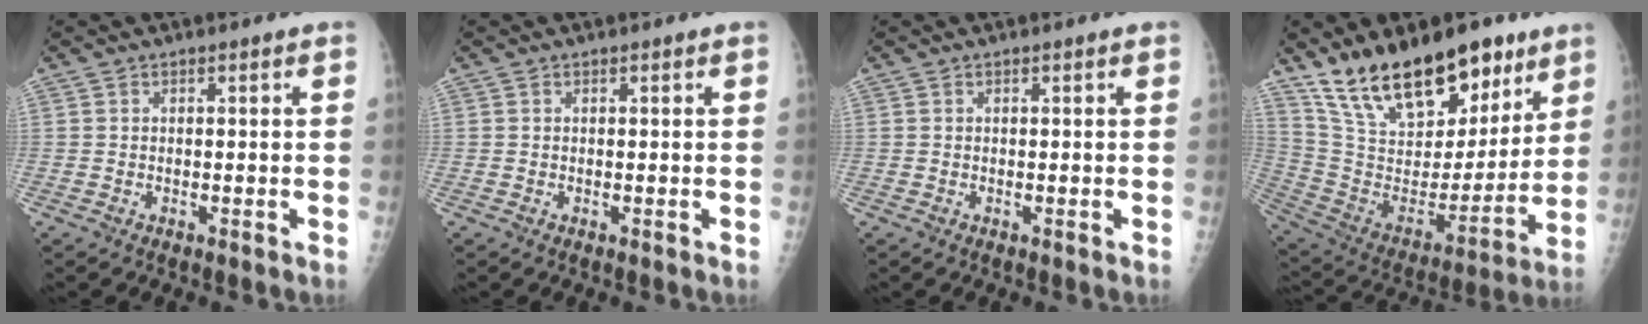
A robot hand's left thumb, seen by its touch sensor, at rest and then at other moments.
{"total": 0.0}
{"total": 0.0}
{"total": 24.7, "force": [17.3, 11.6, 13.4], "torque": [-0.188, -0.076, 0.300]}